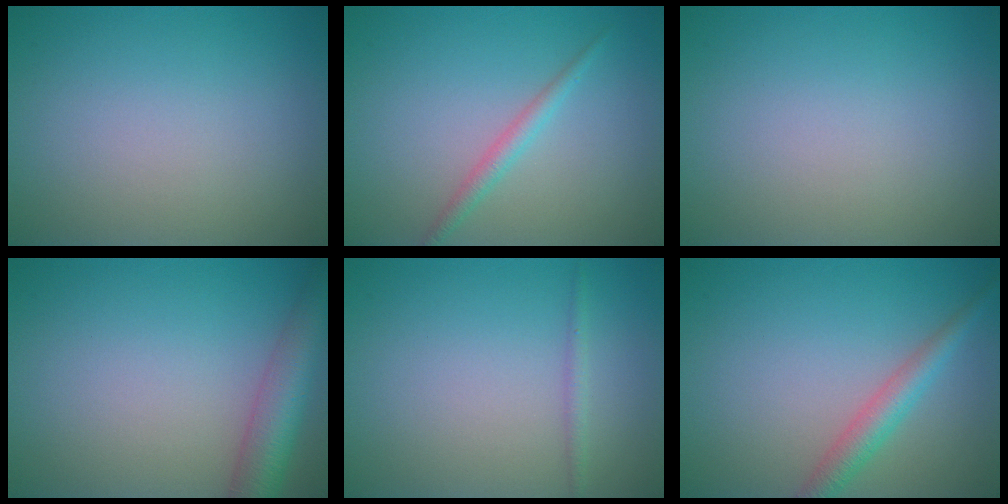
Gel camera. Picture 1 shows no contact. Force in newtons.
{"total": 1.6, "press": 1.6, "slide": 0.0}
{"total": 0.0}
{"total": 5.1, "press": 5.1, "slide": 0.3}
{"total": 0.9, "press": 0.9, "slide": 0.1}
{"total": 2.8, "press": 2.8, "slide": 0.1}